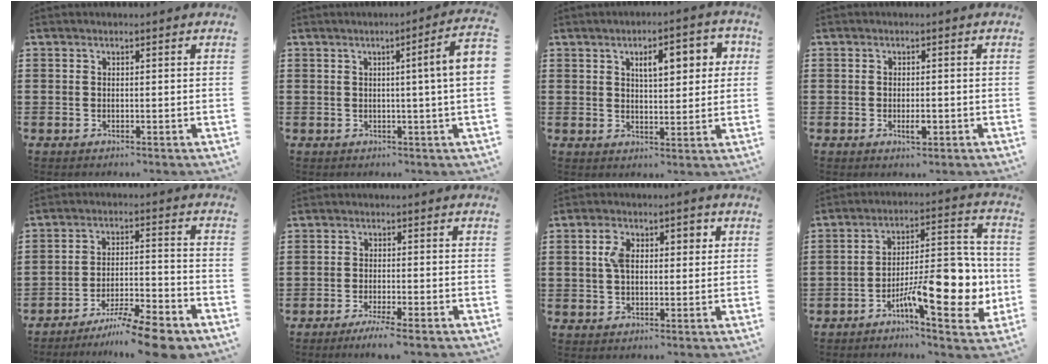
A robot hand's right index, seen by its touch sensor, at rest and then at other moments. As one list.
[{"total": 5.6, "force": [0.7, -0.6, 5.5], "torque": [-0.085, -0.016, 0.005]}, {"total": 5.9, "force": [2.2, 2.3, 5.0], "torque": [-0.071, -0.001, 0.027]}, {"total": 2.1, "force": [-0.7, 0.7, 1.9], "torque": [-0.034, 0.001, -0.013]}, {"total": 9.0, "force": [-7.6, 0.5, 4.6], "torque": [-0.072, 0.013, -0.144]}, {"total": 2.7, "force": [-2.1, -0.3, 1.7], "torque": [-0.034, -0.005, -0.039]}, {"total": 4.8, "force": [0.8, 2.8, 3.9], "torque": [-0.076, 0.012, 0.008]}, {"total": 14.2, "force": [-5.0, 5.1, 12.2], "torque": [-0.175, 0.003, -0.085]}]